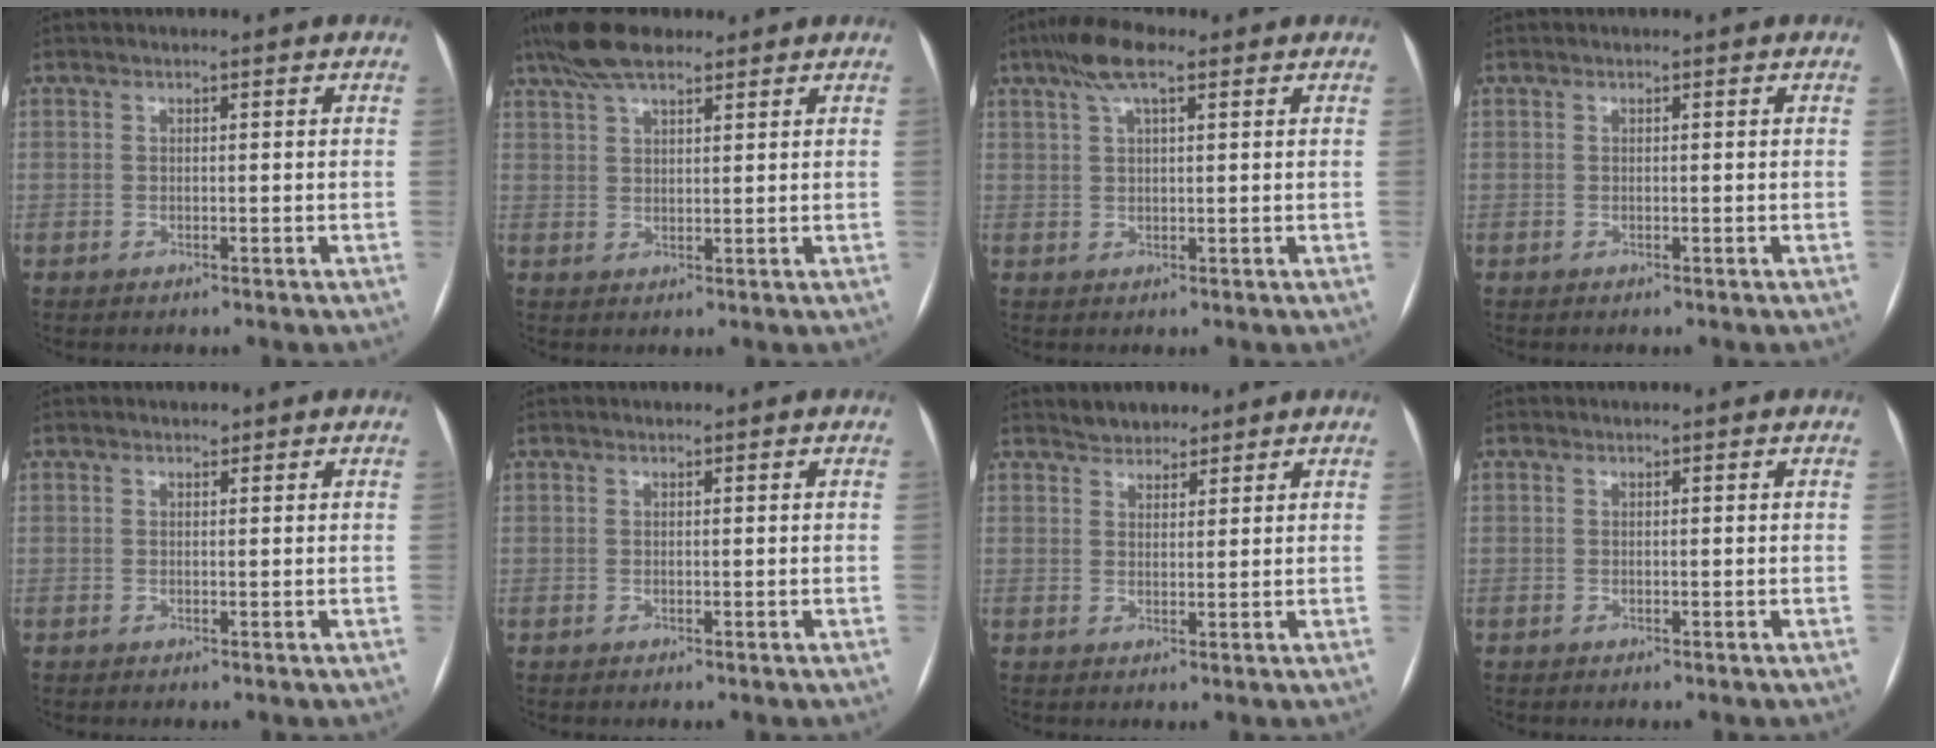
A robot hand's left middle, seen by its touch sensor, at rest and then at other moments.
{"total": 8.1, "force": [6.1, 2.5, 4.7], "torque": [-0.095, 0.029, 0.109]}
{"total": 6.4, "force": [3.7, 1.6, 4.9], "torque": [-0.100, 0.025, 0.066]}
{"total": 0.0}
{"total": 0.9, "force": [0.7, 0.4, 0.4], "torque": [-0.009, 0.010, 0.010]}
{"total": 0.0}
{"total": 3.3, "force": [2.8, 1.6, 0.6], "torque": [-0.010, 0.012, 0.045]}
{"total": 0.0}